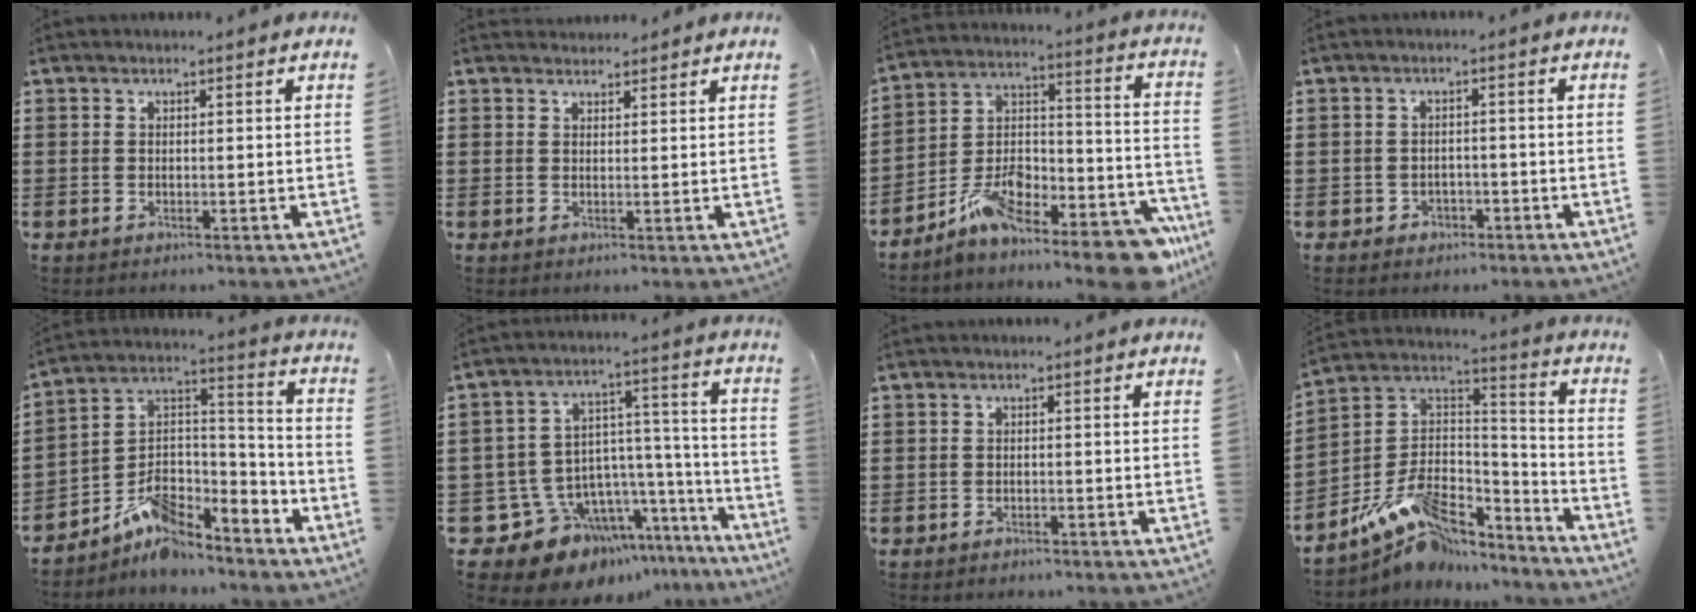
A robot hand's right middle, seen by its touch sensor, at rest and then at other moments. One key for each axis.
{"total": 1.8, "fx": 1.7, "fy": 0.5, "fz": -0.1, "tx": -0.002, "ty": 0.005, "tz": 0.033}
{"total": 12.1, "fx": -10.4, "fy": 2.8, "fz": 5.4, "tx": -0.082, "ty": 0.025, "tz": -0.198}
{"total": 1.6, "fx": -1.3, "fy": 0.9, "fz": 0.0, "tx": -0.009, "ty": -0.003, "tz": -0.029}
{"total": 7.2, "fx": -6.1, "fy": 3.0, "fz": 2.3, "tx": -0.052, "ty": -0.004, "tz": -0.123}
{"total": 10.6, "fx": -7.9, "fy": 6.6, "fz": 2.5, "tx": -0.073, "ty": -0.004, "tz": -0.136}
{"total": 0.8, "fx": -0.8, "fy": 0.1, "fz": 0.2, "tx": -0.007, "ty": -0.004, "tz": -0.016}
{"total": 9.9, "fx": -7.1, "fy": 4.9, "fz": 4.8, "tx": -0.102, "ty": 0.013, "tz": -0.138}